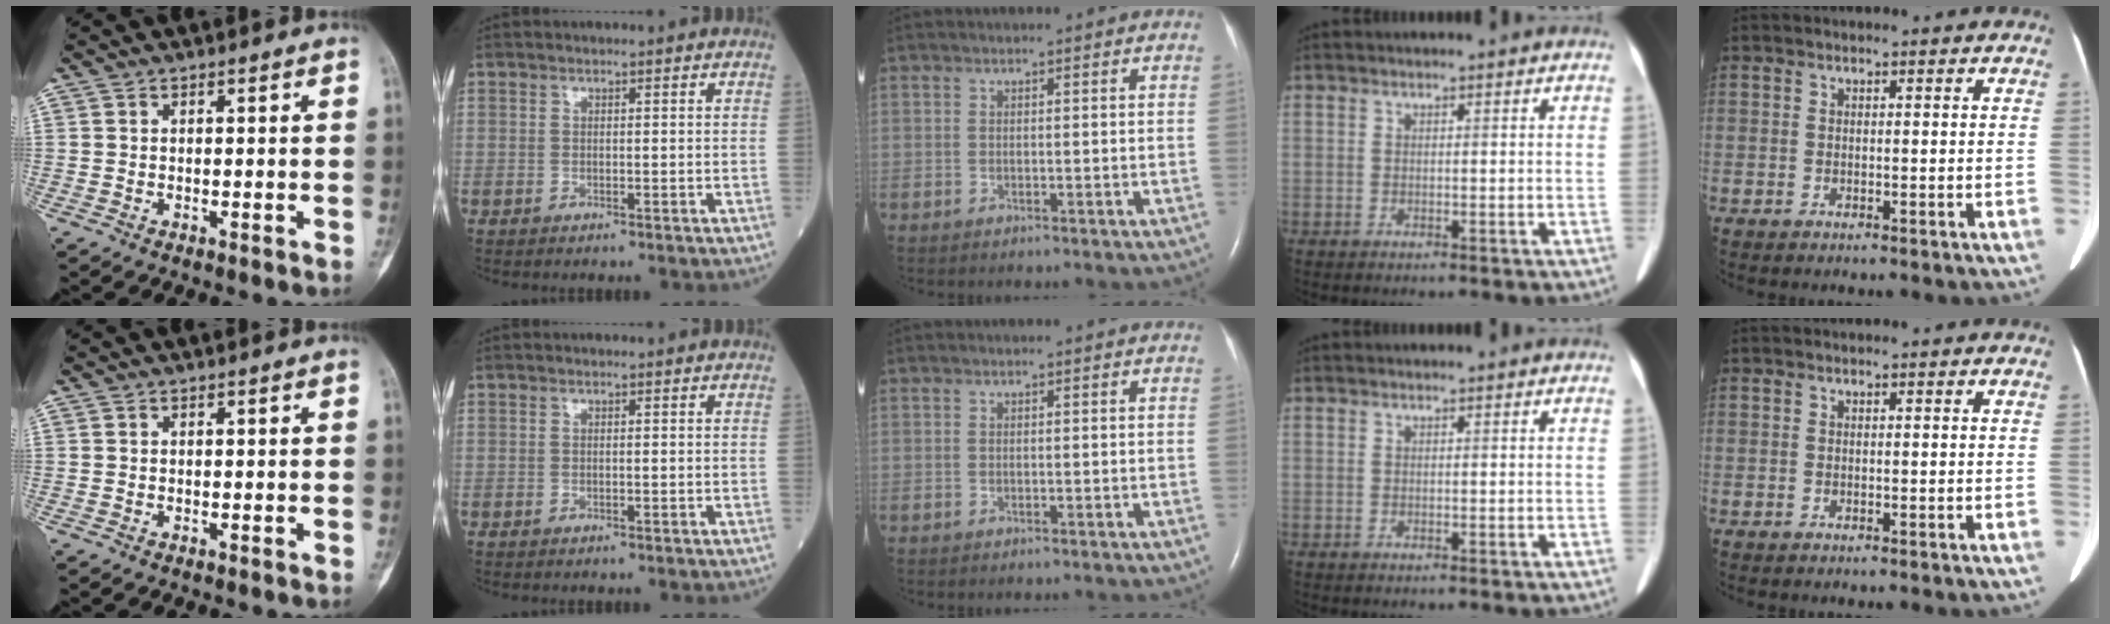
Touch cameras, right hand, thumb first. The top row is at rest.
{}